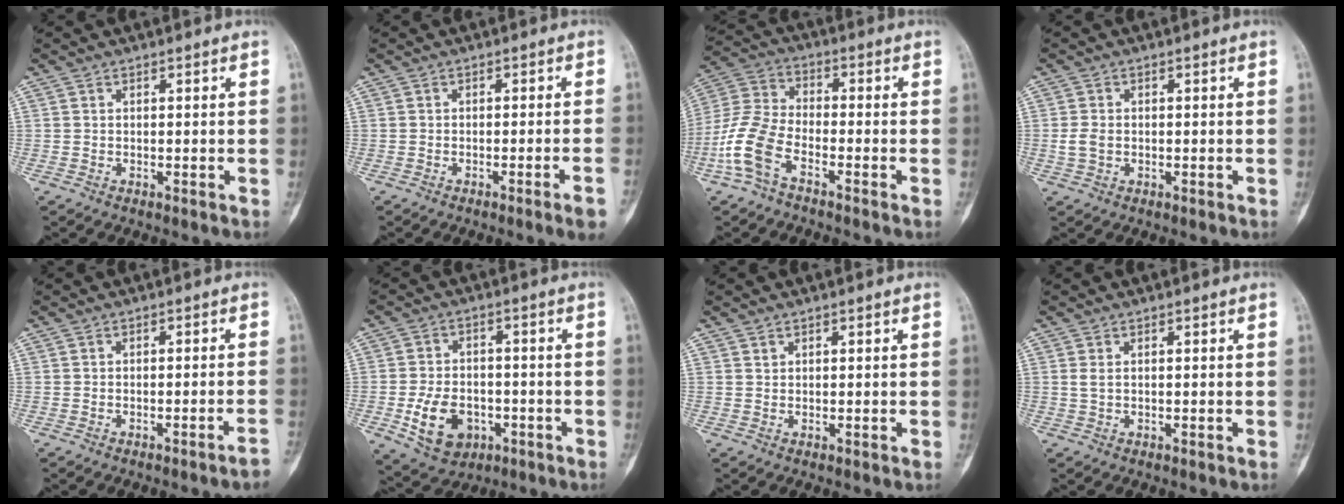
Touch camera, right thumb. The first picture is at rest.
{"total": 3.9, "force": [-2.3, -0.3, 3.2], "torque": [-0.047, 0.007, -0.032]}
{"total": 10.1, "force": [-5.0, 5.0, 7.3], "torque": [-0.168, 0.026, -0.108]}
{"total": 2.6, "force": [-0.3, 1.9, 1.8], "torque": [-0.040, 0.004, -0.006]}
{"total": 2.4, "force": [-1.8, -0.5, 1.5], "torque": [-0.029, 0.018, -0.020]}
{"total": 10.3, "force": [-3.3, 7.4, 6.4], "torque": [-0.091, 0.015, -0.044]}
{"total": 0.6, "force": [0.5, 0.4, 0.1], "torque": [0.004, -0.003, 0.008]}
{"total": 1.0, "force": [0.4, 0.5, 0.8], "torque": [-0.023, 0.004, 0.012]}